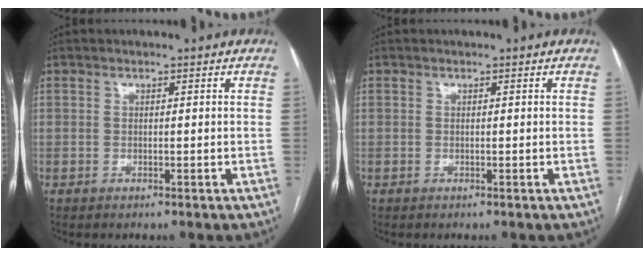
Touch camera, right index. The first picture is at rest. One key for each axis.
{"total": 0.0}